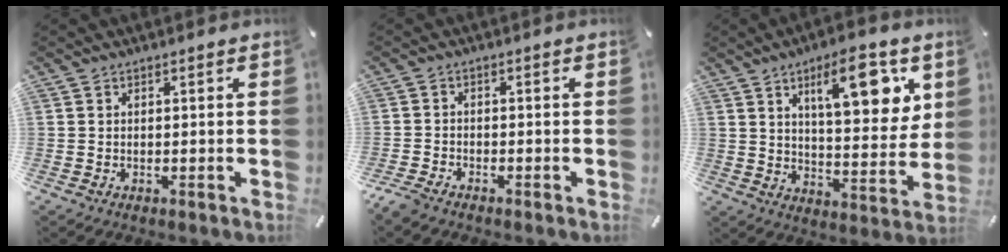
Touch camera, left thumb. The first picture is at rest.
{"total": 2.6, "force": [-2.3, 0.7, 0.9], "torque": [-0.035, 0.003, -0.051]}
{"total": 15.3, "force": [7.9, 5.9, 11.7], "torque": [-0.160, -0.037, 0.123]}